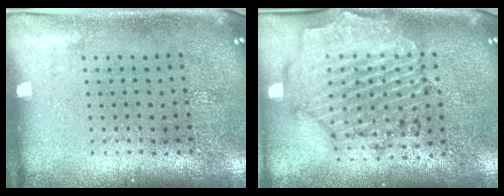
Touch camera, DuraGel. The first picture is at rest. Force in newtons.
{"total": 1.6, "press": 1.6, "slide": 0.4}